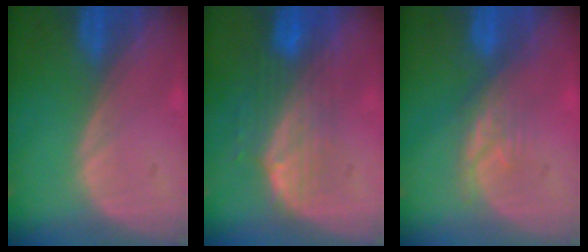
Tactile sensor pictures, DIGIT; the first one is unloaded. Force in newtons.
{"total": 7.5, "press": 6.8, "slide": 3.2}
{"total": 3.8, "press": 3.7, "slide": 0.5}